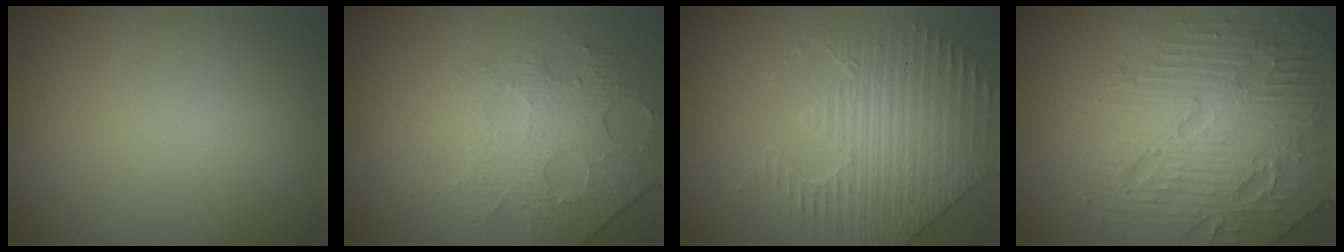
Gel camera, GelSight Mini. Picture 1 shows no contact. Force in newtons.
{"total": 4.0, "press": 3.8, "slide": 1.2}
{"total": 4.2, "press": 4.0, "slide": 1.2}
{"total": 7.4, "press": 7.3, "slide": 1.6}